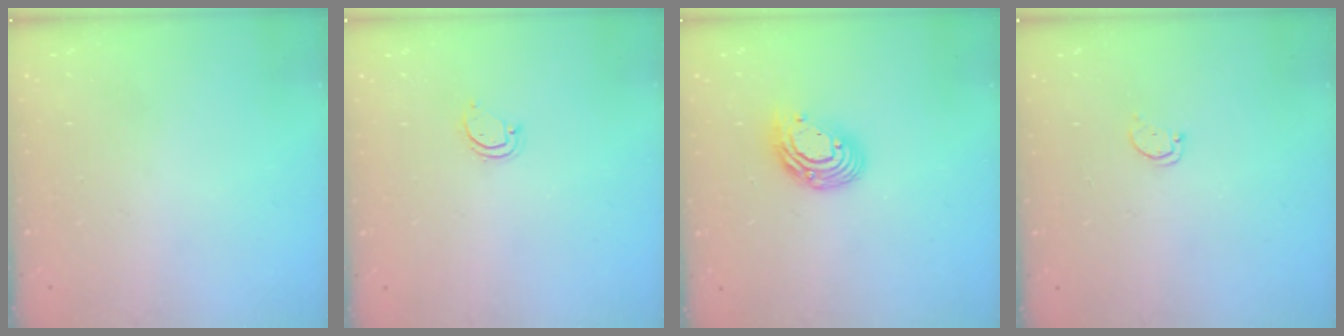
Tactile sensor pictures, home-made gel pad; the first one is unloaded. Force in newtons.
{"total": 3.0, "press": 3.0, "slide": 0.2}
{"total": 10.3, "press": 10.3, "slide": 1.1}
{"total": 1.7, "press": 1.7, "slide": 0.2}